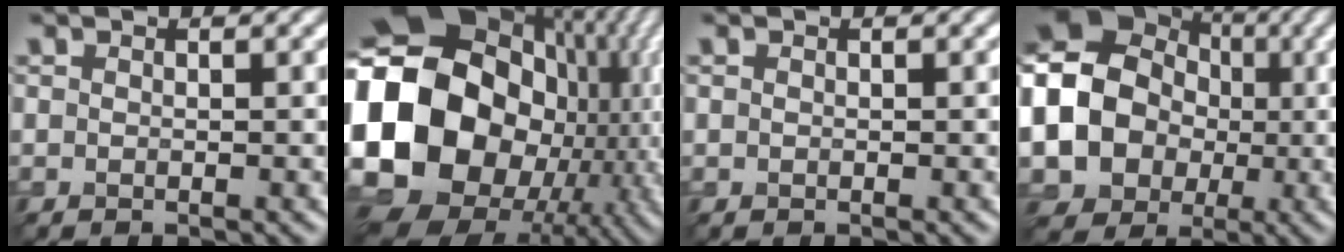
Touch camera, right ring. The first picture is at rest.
{"total": 22.7, "force": [-2.3, 18.6, 12.9], "torque": [-0.254, -0.009, -0.077]}
{"total": 0.0}
{"total": 19.2, "force": [-1.0, 17.5, 7.8], "torque": [-0.196, 0.008, -0.066]}